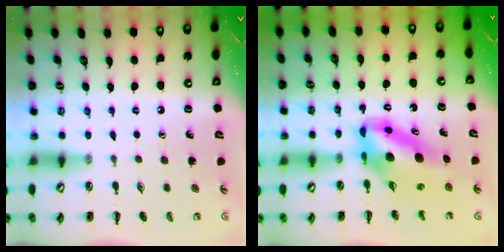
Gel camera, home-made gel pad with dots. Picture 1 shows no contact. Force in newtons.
{"total": 10.2, "press": 9.7, "slide": 3.0}